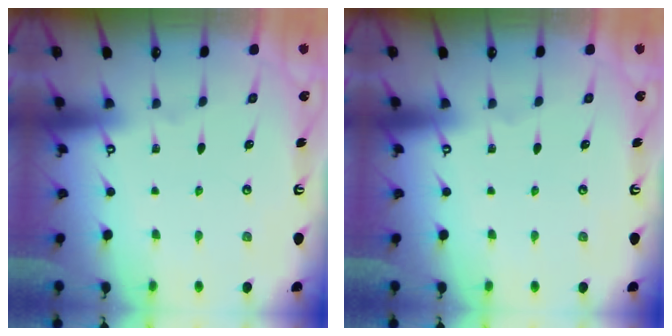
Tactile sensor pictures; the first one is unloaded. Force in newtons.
{"total": 0.0}